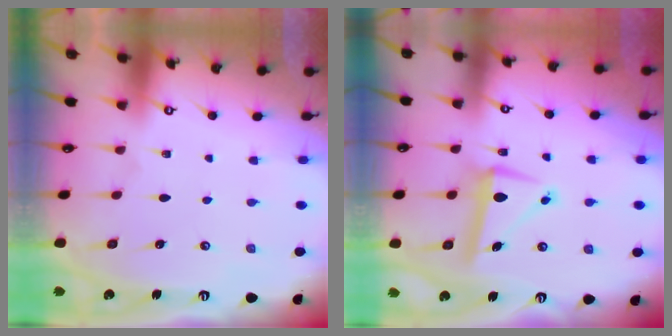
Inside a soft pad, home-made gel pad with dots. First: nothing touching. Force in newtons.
{"total": 9.7, "press": 9.5, "slide": 1.7}